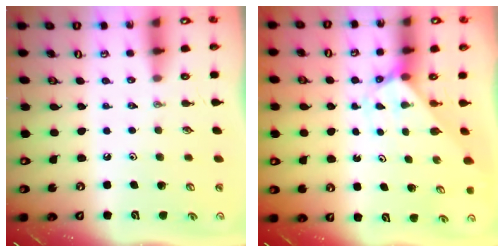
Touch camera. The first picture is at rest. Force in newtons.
{"total": 2.2, "press": 2.2, "slide": 0.1}